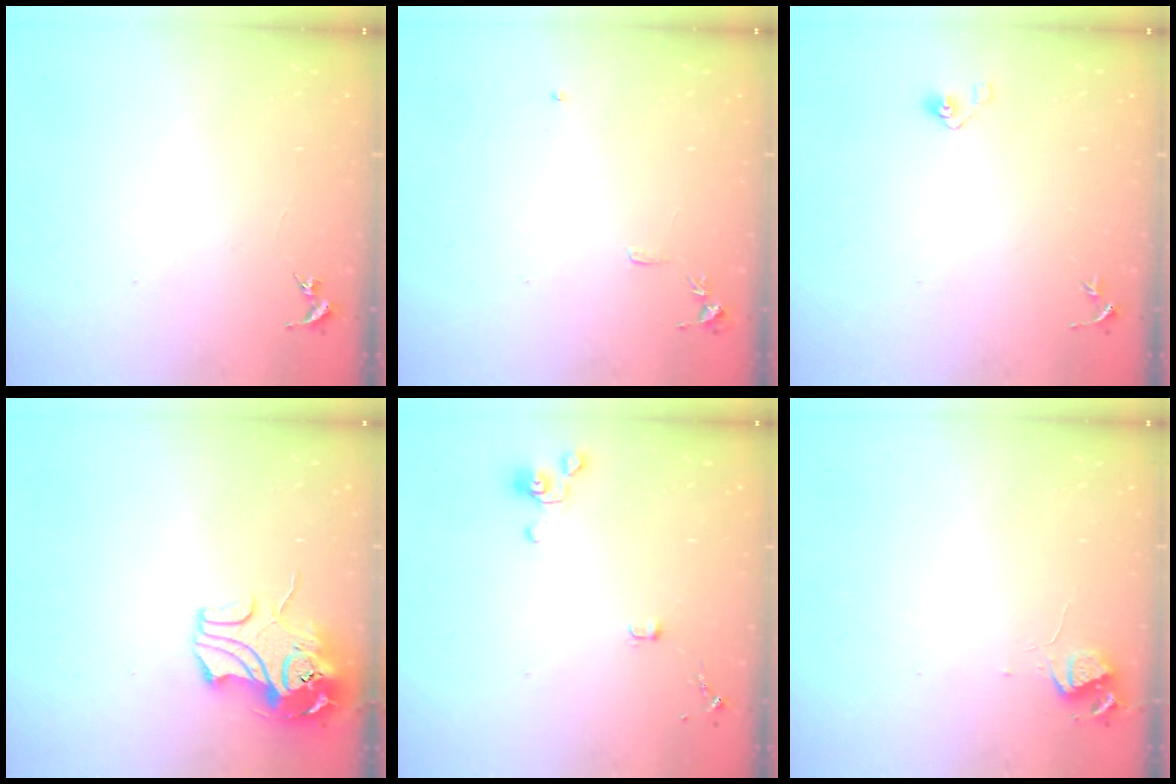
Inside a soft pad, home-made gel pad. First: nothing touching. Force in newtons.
{"total": 5.9, "press": 5.8, "slide": 0.8}
{"total": 3.8, "press": 3.2, "slide": 2.0}
{"total": 11.7, "press": 11.5, "slide": 1.7}
{"total": 3.5, "press": 3.4, "slide": 0.7}
{"total": 5.9, "press": 5.9, "slide": 0.8}